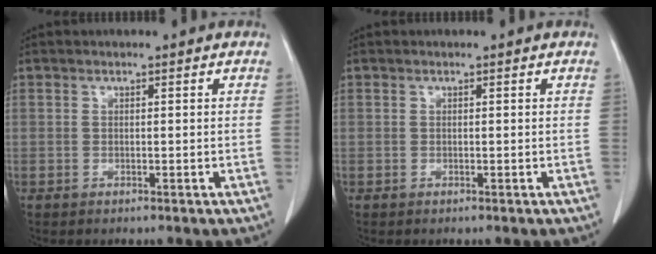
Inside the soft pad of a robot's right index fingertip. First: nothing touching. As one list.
[{"total": 0.0}]